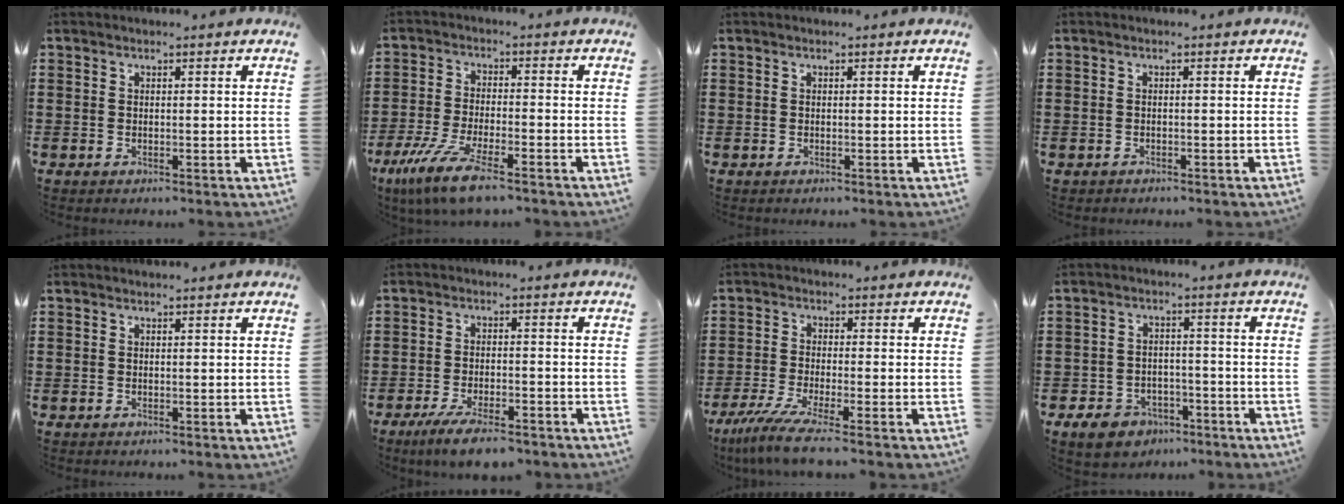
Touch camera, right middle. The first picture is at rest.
{"total": 8.6, "force": [-6.5, 1.2, 5.6], "torque": [-0.125, -0.011, -0.125]}
{"total": 0.0}
{"total": 0.6, "force": [-0.6, 0.1, -0.1], "torque": [0.000, -0.001, -0.013]}
{"total": 0.0}
{"total": 5.4, "force": [-4.5, 0.8, 2.9], "torque": [-0.059, -0.007, -0.084]}
{"total": 6.0, "force": [-4.6, 0.0, 3.9], "torque": [-0.100, -0.028, -0.091]}
{"total": 5.1, "force": [-4.3, 2.2, 1.6], "torque": [-0.036, 0.011, -0.084]}